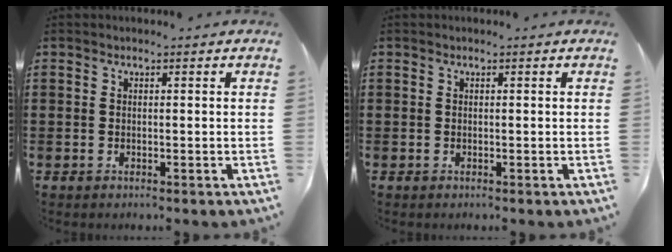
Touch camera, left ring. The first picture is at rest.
{"total": 0.0}